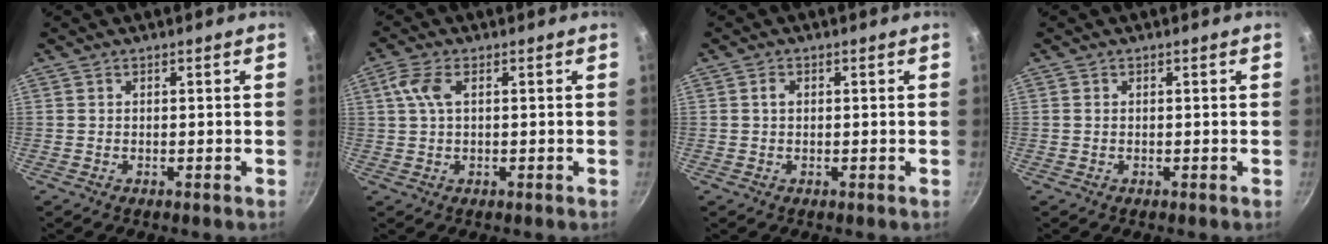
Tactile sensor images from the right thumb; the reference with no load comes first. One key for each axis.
{"total": 4.6, "fx": 1.0, "fy": 2.2, "fz": 3.9, "tx": -0.087, "ty": 0.013, "tz": 0.018}
{"total": 1.3, "fx": 0.2, "fy": 0.9, "fz": 0.9, "tx": -0.016, "ty": 0.005, "tz": 0.002}
{"total": 0.0}